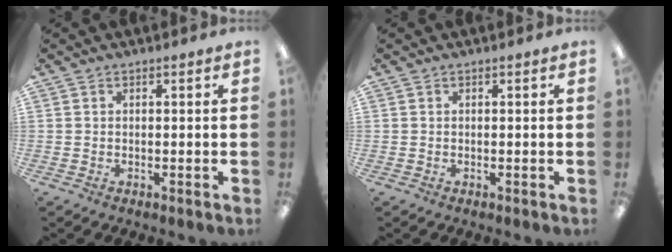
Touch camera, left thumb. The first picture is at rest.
{"total": 0.0}